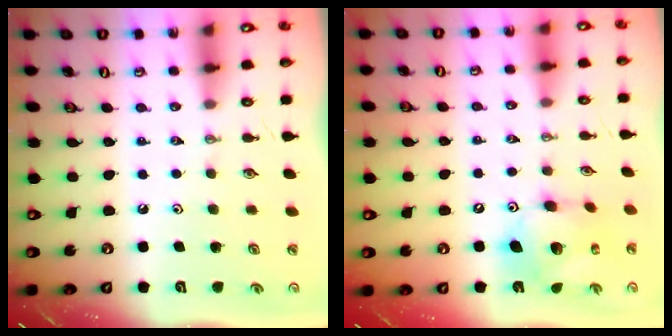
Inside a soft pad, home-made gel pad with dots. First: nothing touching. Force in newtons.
{"total": 12.5, "press": 12.5, "slide": 1.3}